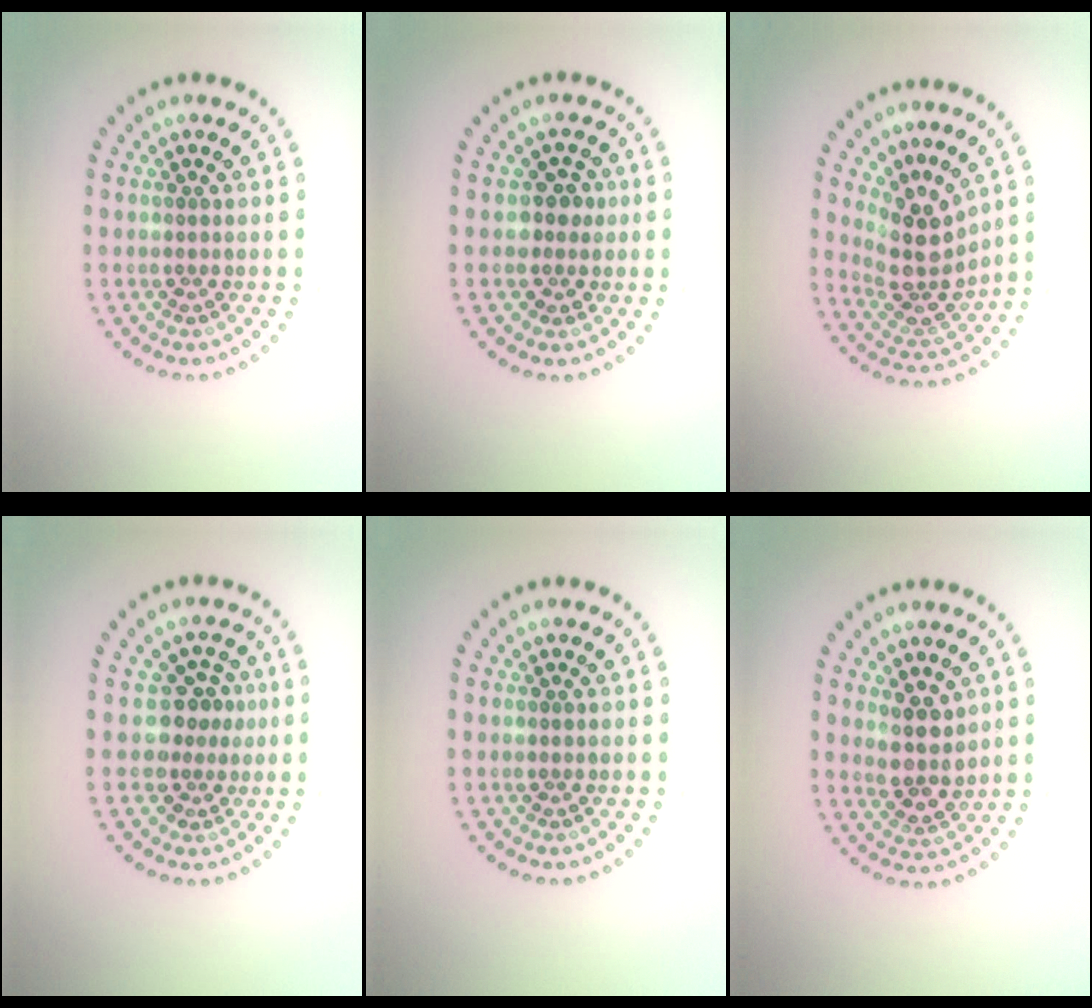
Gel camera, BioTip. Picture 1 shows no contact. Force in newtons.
{"total": 1.7, "press": 1.5, "slide": 0.9}
{"total": 4.2, "press": 3.2, "slide": 2.8}
{"total": 2.7, "press": 2.0, "slide": 1.8}
{"total": 0.0}
{"total": 3.0, "press": 2.6, "slide": 1.4}